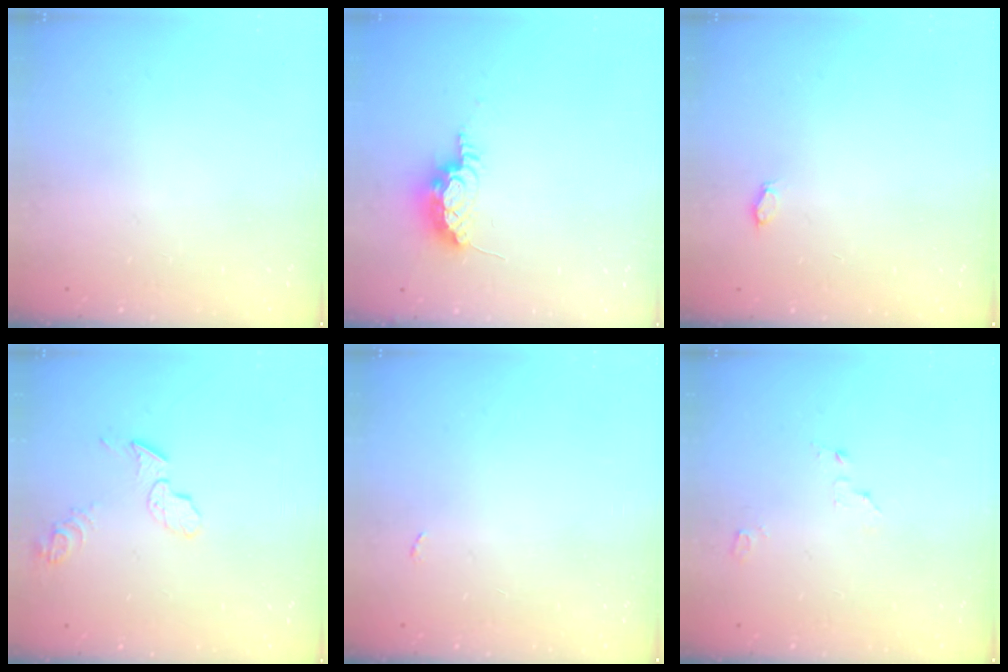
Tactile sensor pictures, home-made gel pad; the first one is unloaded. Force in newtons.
{"total": 8.7, "press": 8.7, "slide": 0.9}
{"total": 2.9, "press": 2.7, "slide": 1.2}
{"total": 7.4, "press": 7.4, "slide": 0.2}
{"total": 2.2, "press": 2.2, "slide": 0.3}
{"total": 2.4, "press": 2.4, "slide": 0.3}